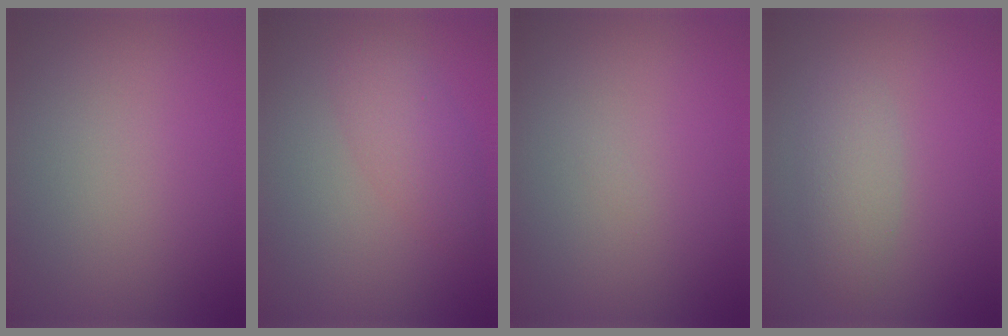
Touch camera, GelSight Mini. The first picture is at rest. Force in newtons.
{"total": 2.7, "press": 2.7, "slide": 0.1}
{"total": 0.0}
{"total": 2.5, "press": 2.5, "slide": 0.2}